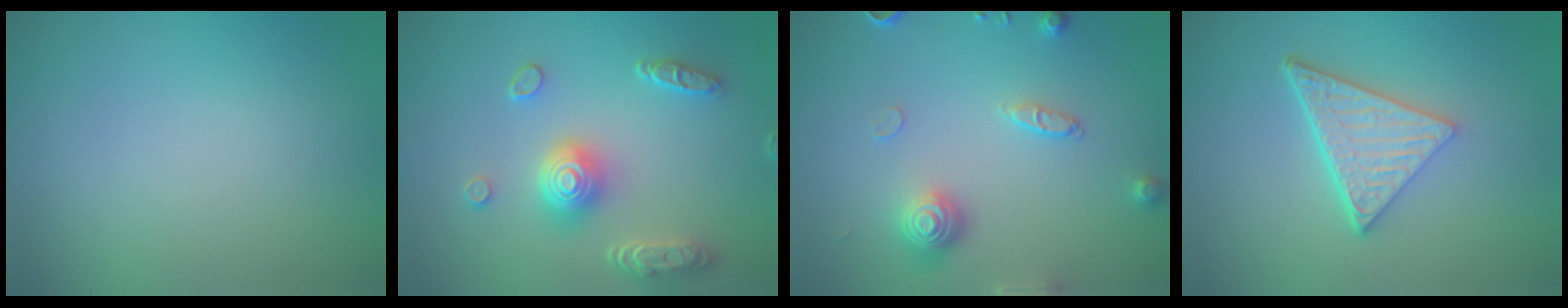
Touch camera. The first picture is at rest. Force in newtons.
{"total": 5.0, "press": 4.1, "slide": 2.8}
{"total": 3.2, "press": 2.8, "slide": 1.4}
{"total": 5.1, "press": 3.5, "slide": 3.7}